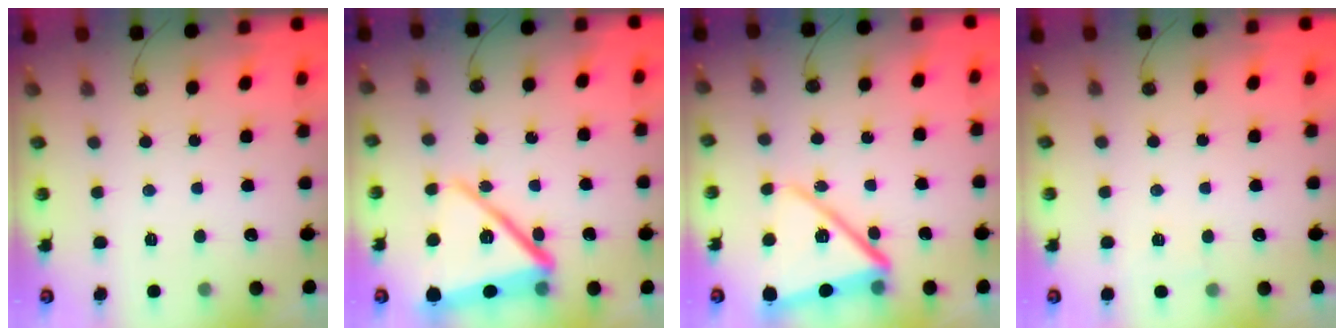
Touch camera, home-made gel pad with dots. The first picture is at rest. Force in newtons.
{"total": 19.4, "press": 16.4, "slide": 10.3}
{"total": 16.0, "press": 15.9, "slide": 1.3}
{"total": 2.3, "press": 2.3, "slide": 0.4}